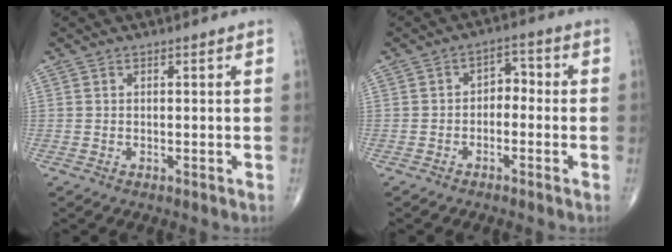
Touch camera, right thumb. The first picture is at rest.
{"total": 3.9, "force": [-1.1, 2.7, 2.6], "torque": [-0.022, 0.028, -0.029]}